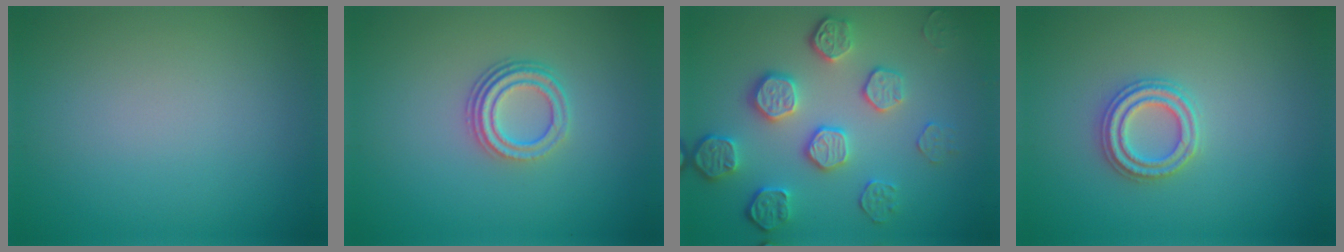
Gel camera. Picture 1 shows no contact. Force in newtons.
{"total": 3.3, "press": 2.4, "slide": 2.3}
{"total": 5.1, "press": 4.1, "slide": 3.0}
{"total": 2.6, "press": 2.6, "slide": 0.4}